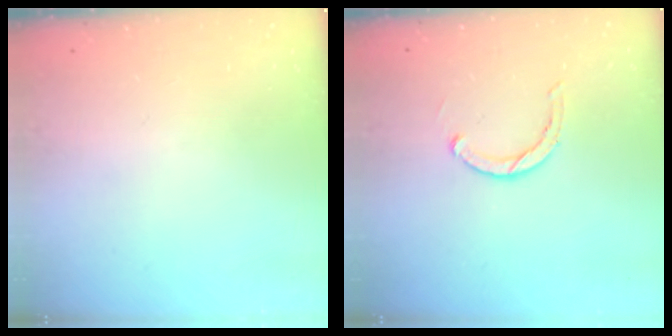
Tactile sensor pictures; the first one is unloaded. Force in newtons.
{"total": 2.8, "press": 2.8, "slide": 0.2}